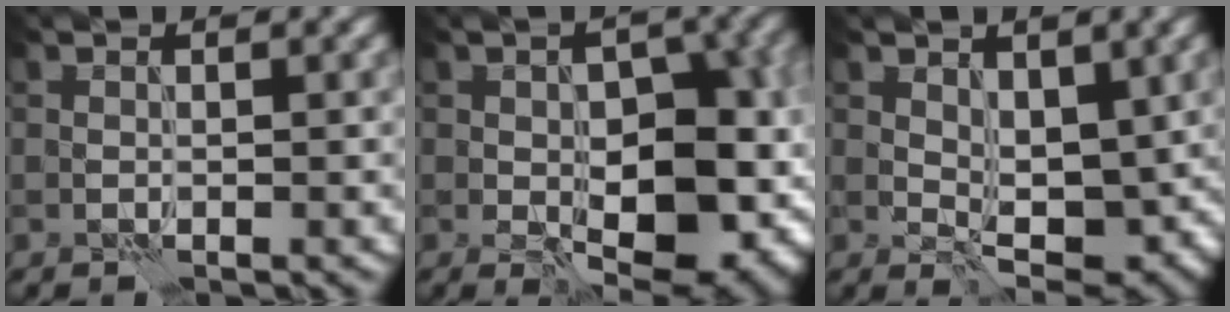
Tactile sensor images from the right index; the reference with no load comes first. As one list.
[{"total": 12.0, "force": [-2.7, 6.3, 9.8], "torque": [-0.120, -0.005, -0.035]}, {"total": 4.6, "force": [1.0, 2.5, 3.7], "torque": [-0.058, -0.006, 0.020]}]